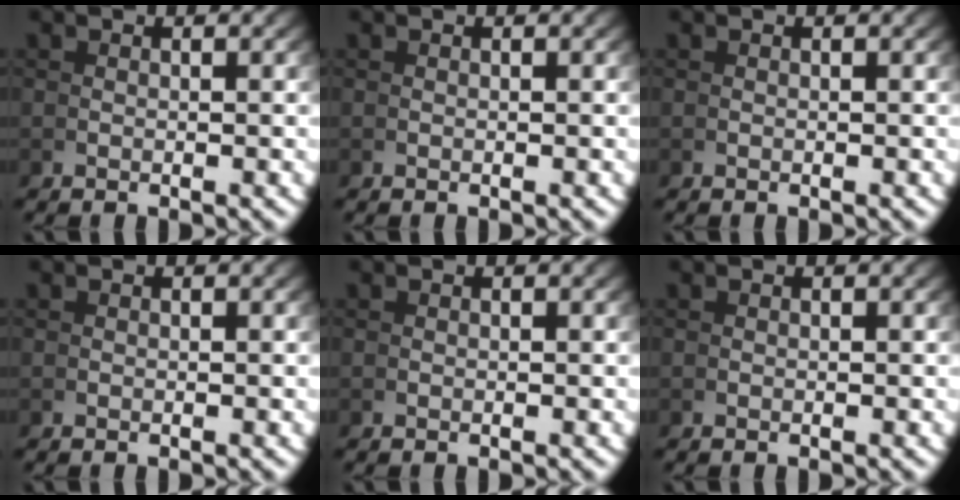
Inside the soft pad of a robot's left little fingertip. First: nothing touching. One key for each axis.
{"total": 0.0}
{"total": 0.0}
{"total": 0.0}
{"total": 0.0}
{"total": 0.0}